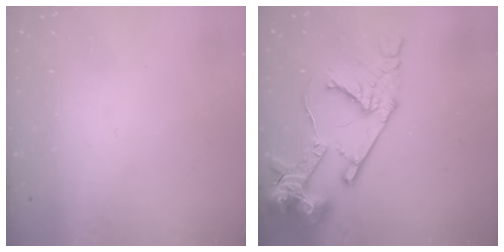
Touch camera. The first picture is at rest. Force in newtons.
{"total": 18.6, "press": 18.5, "slide": 2.1}